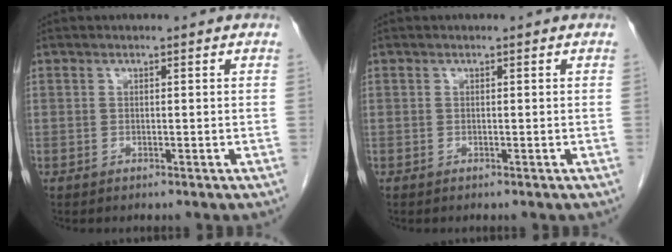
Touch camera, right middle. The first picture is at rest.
{"total": 0.0}